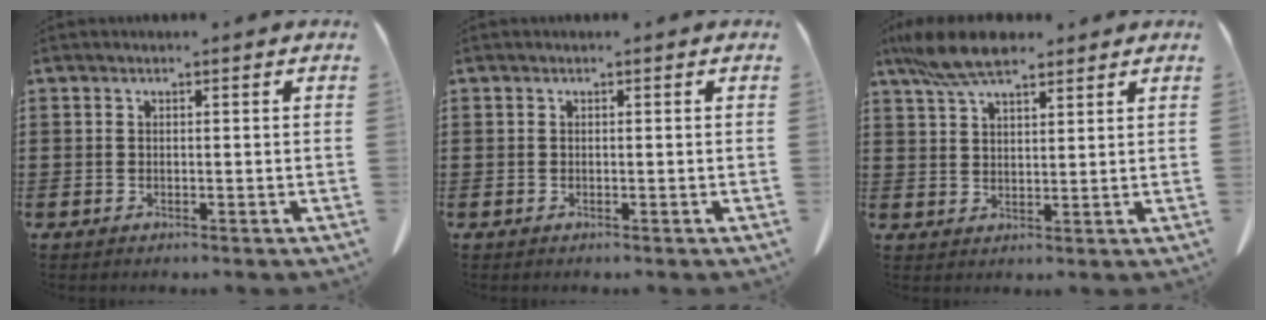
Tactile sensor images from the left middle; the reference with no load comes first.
{"total": 0.0}
{"total": 7.7, "force": [6.1, 2.1, 4.3], "torque": [-0.099, -0.007, 0.114]}